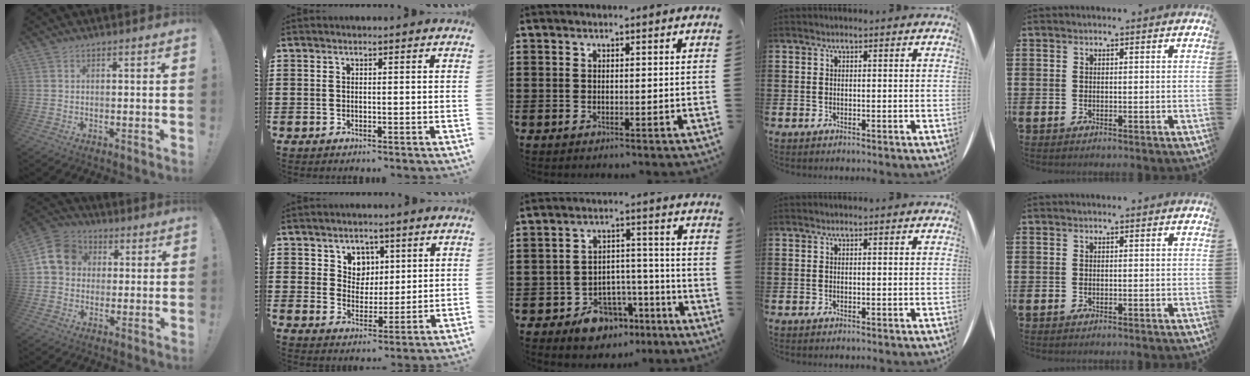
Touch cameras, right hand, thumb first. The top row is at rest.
{"thumb": {"total": 11.3, "force": [2.1, 9.7, 5.3], "torque": [-0.083, 0.011, 0.047]}, "index": {"total": 4.6, "force": [2.4, 3.9, 0.8], "torque": [-0.031, 0.005, 0.042]}, "middle": {"total": 8.0, "force": [-6.2, 4.4, 2.3], "torque": [-0.032, 0.041, -0.110]}}